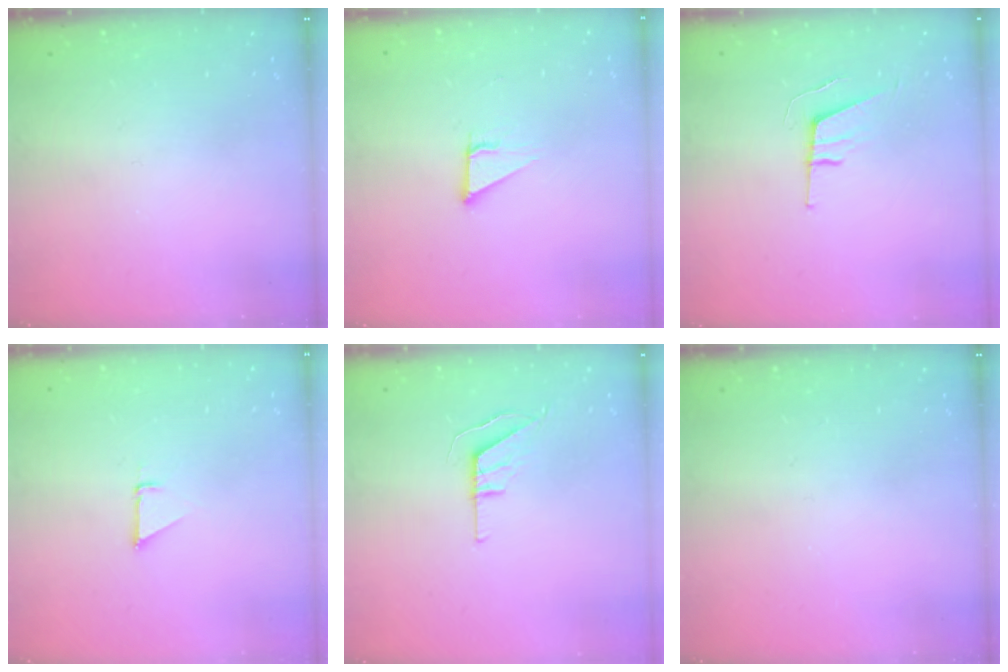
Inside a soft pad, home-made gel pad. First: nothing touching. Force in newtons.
{"total": 2.9, "press": 2.9, "slide": 0.1}
{"total": 6.4, "press": 5.9, "slide": 2.5}
{"total": 1.5, "press": 1.5, "slide": 0.0}
{"total": 5.5, "press": 5.5, "slide": 0.4}
{"total": 0.0}